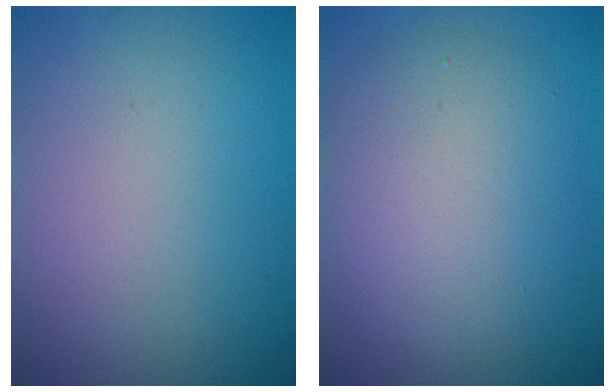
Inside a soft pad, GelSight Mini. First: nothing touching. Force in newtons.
{"total": 6.3, "press": 6.3, "slide": 0.5}